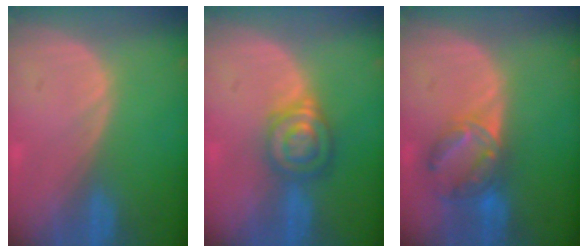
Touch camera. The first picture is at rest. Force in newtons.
{"total": 6.2, "press": 5.8, "slide": 2.2}
{"total": 7.3, "press": 6.2, "slide": 3.7}